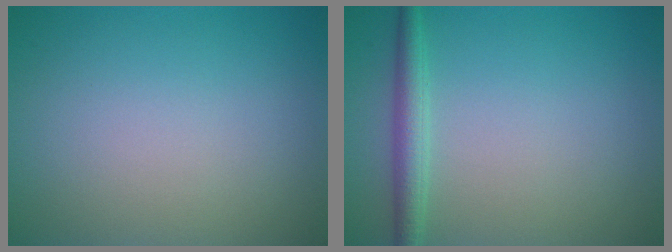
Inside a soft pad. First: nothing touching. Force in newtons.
{"total": 2.4, "press": 2.4, "slide": 0.1}